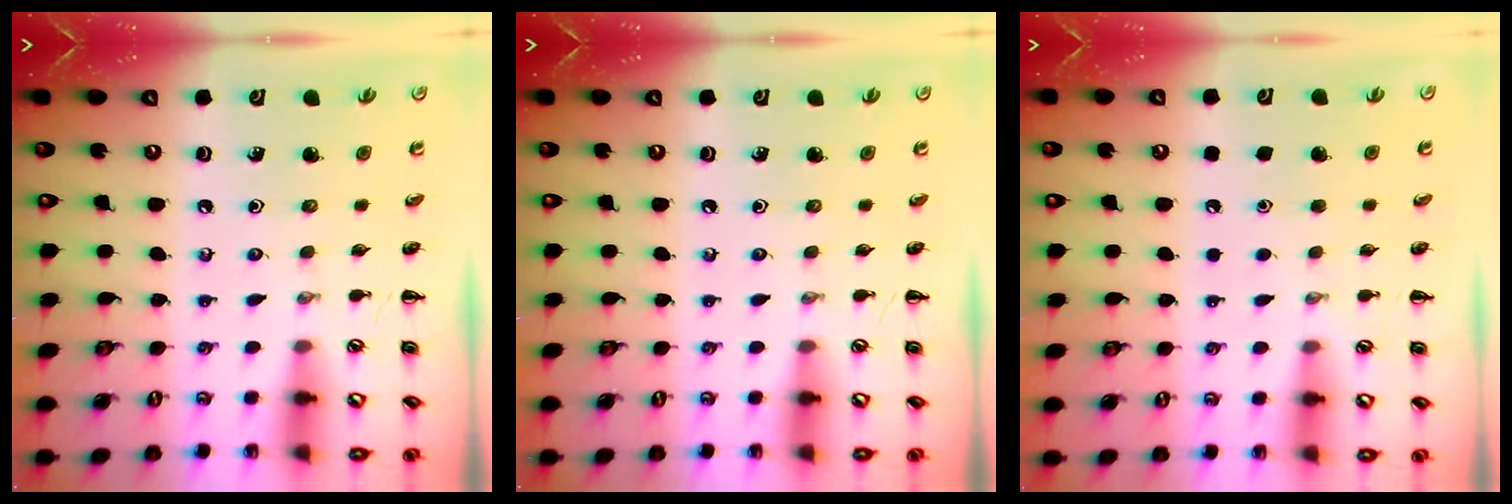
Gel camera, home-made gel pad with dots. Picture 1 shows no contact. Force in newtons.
{"total": 0.0}
{"total": 1.6, "press": 1.6, "slide": 0.1}